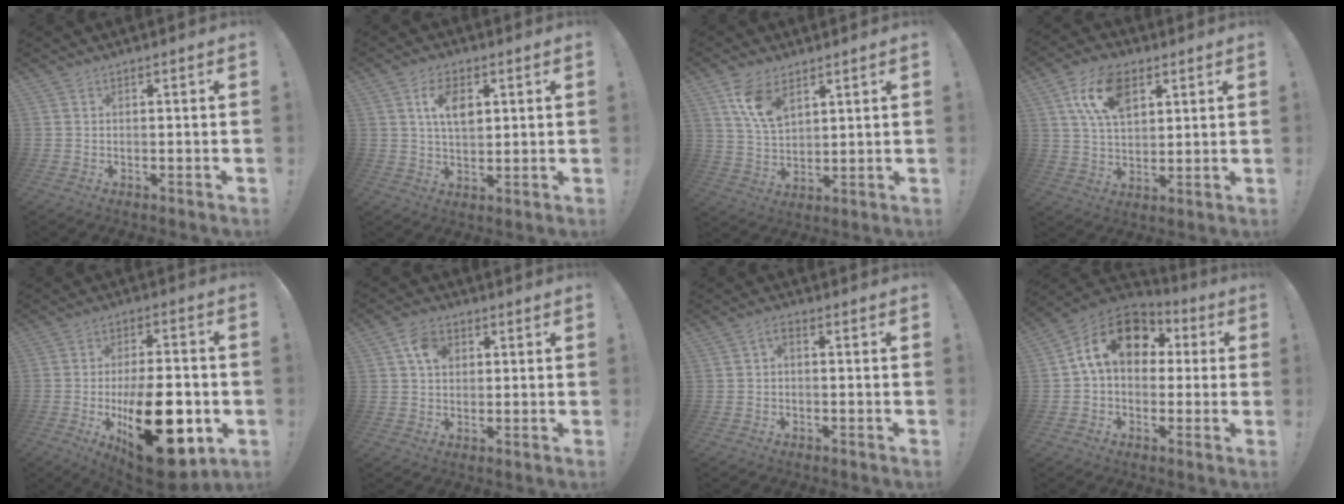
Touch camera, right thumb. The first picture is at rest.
{"total": 8.5, "force": [2.9, 5.0, 6.2], "torque": [-0.094, 0.001, 0.049]}
{"total": 10.3, "force": [5.9, 5.6, 6.2], "torque": [-0.116, -0.022, 0.112]}
{"total": 14.0, "force": [6.6, 8.3, 9.1], "torque": [-0.162, -0.009, 0.122]}
{"total": 26.0, "force": [-7.0, 12.0, 21.9], "torque": [-0.351, 0.037, -0.094]}
{"total": 7.0, "force": [2.4, 5.3, 4.0], "torque": [-0.061, 0.004, 0.045]}
{"total": 1.9, "force": [-0.8, 0.6, 1.7], "torque": [-0.028, 0.005, -0.014]}
{"total": 16.7, "force": [4.6, 11.4, 11.2], "torque": [-0.180, 0.007, 0.083]}